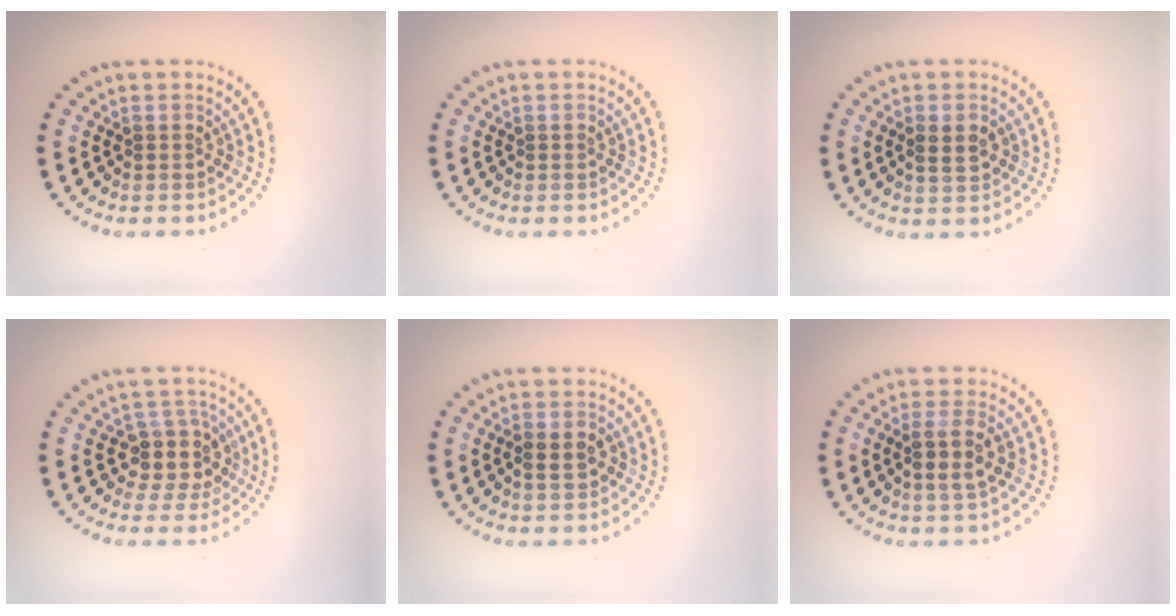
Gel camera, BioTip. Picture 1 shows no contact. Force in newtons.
{"total": 0.0}
{"total": 1.5, "press": 1.5, "slide": 0.1}
{"total": 3.4, "press": 2.9, "slide": 1.7}
{"total": 2.1, "press": 2.1, "slide": 0.2}
{"total": 2.6, "press": 2.5, "slide": 0.9}